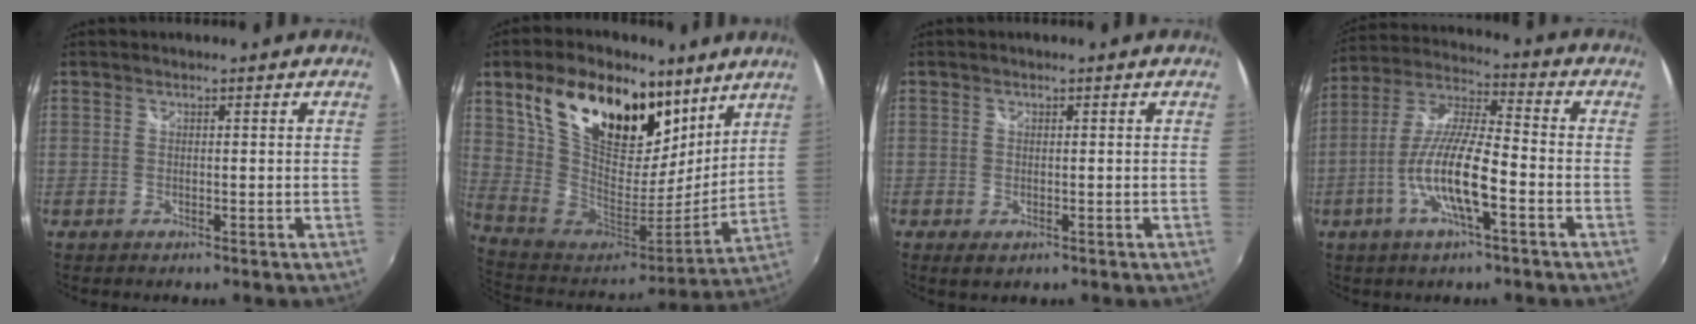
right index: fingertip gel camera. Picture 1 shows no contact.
{"total": 27.9, "force": [14.5, 15.4, 18.2], "torque": [-0.361, 0.040, 0.262]}
{"total": 1.6, "force": [-0.6, 1.2, 0.9], "torque": [-0.017, -0.006, -0.010]}
{"total": 12.7, "force": [-4.7, 2.4, 11.6], "torque": [-0.234, -0.005, -0.091]}